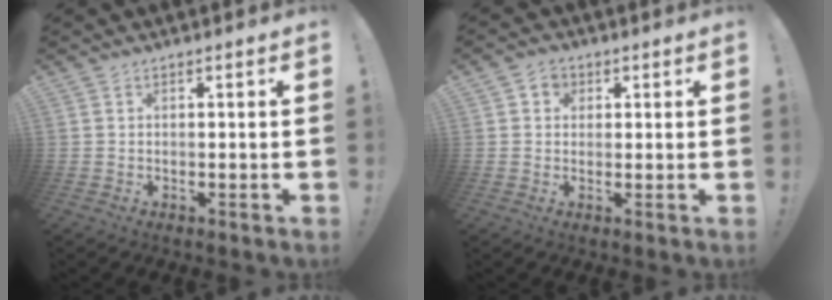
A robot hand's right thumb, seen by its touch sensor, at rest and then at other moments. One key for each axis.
{"total": 3.6, "fx": 1.3, "fy": 3.2, "fz": 1.0, "tx": -0.013, "ty": -0.002, "tz": 0.022}